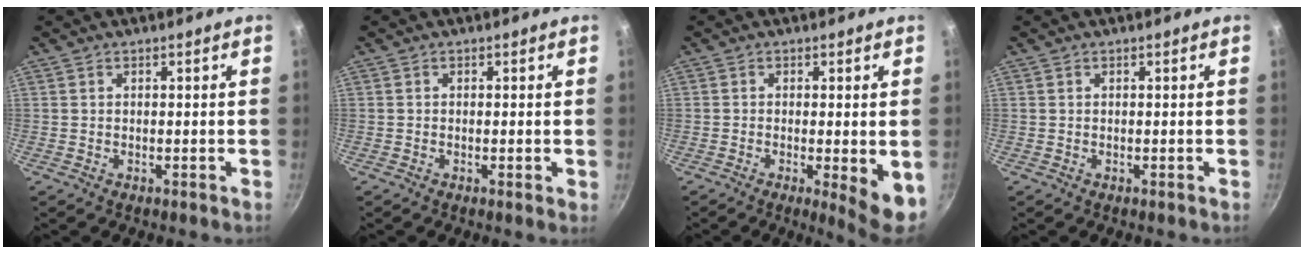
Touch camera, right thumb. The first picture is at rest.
{"total": 0.8, "force": [-0.1, 0.1, 0.8], "torque": [-0.013, -0.002, -0.005]}
{"total": 6.5, "force": [-1.3, 1.3, 6.3], "torque": [-0.082, -0.012, -0.014]}
{"total": 0.0}